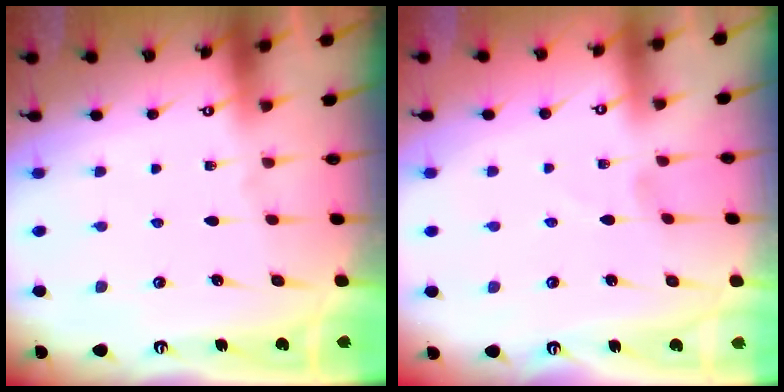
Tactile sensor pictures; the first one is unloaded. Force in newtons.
{"total": 0.9, "press": 0.9, "slide": 0.1}